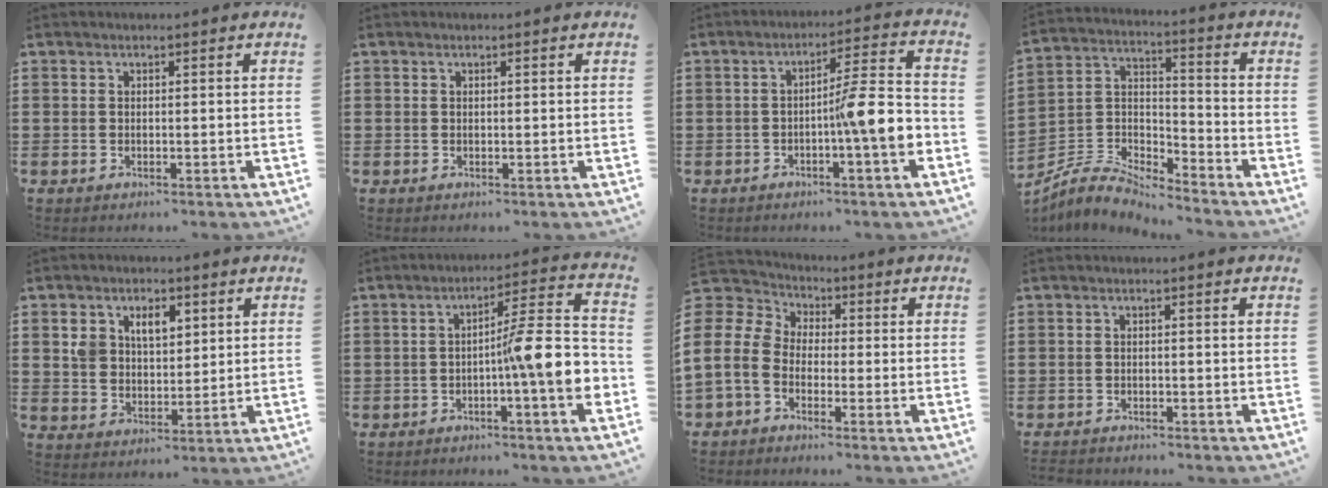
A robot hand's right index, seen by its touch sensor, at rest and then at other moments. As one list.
[{"total": 0.0}, {"total": 9.0, "force": [-2.2, 1.4, 8.6], "torque": [-0.127, 0.000, -0.040]}, {"total": 5.7, "force": [-5.4, 1.2, 1.3], "torque": [-0.041, -0.002, -0.112]}, {"total": 5.7, "force": [2.7, 3.9, 3.2], "torque": [-0.071, 0.015, 0.046]}, {"total": 10.8, "force": [-2.0, 1.6, 10.5], "torque": [-0.145, -0.014, -0.039]}, {"total": 8.3, "force": [-1.3, 6.8, 4.6], "torque": [-0.150, 0.001, -0.036]}, {"total": 1.1, "force": [-1.1, 0.1, -0.2], "torque": [0.000, 0.003, -0.025]}]